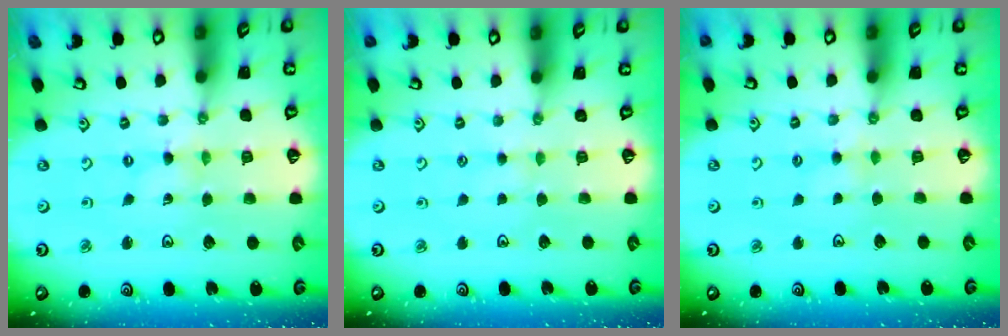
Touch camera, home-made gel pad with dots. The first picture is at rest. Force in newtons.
{"total": 1.8, "press": 1.7, "slide": 0.3}
{"total": 2.3, "press": 2.3, "slide": 0.4}